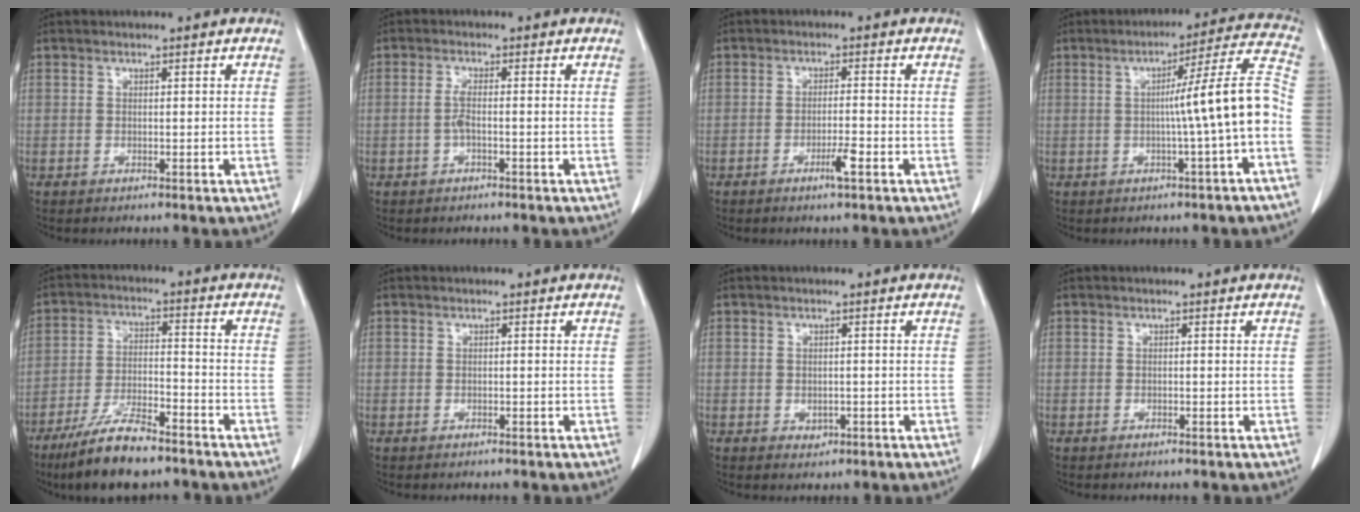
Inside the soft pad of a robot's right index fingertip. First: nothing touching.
{"total": 2.1, "force": [-0.5, 0.1, 2.0], "torque": [-0.041, 0.001, -0.011]}
{"total": 3.0, "force": [-1.5, -0.1, 2.6], "torque": [-0.046, -0.004, -0.027]}
{"total": 11.4, "force": [-1.6, -1.6, 11.1], "torque": [-0.152, 0.022, -0.025]}
{"total": 10.7, "force": [-8.2, 2.0, 6.5], "torque": [-0.122, -0.021, -0.149]}
{"total": 0.0}
{"total": 1.2, "force": [-0.3, 1.0, 0.6], "torque": [-0.009, 0.000, 0.003]}
{"total": 0.0}